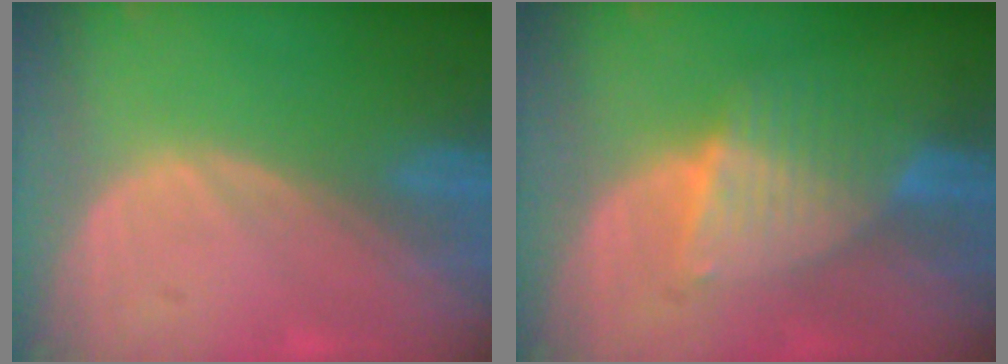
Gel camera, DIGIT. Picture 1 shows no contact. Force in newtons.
{"total": 6.4, "press": 6.2, "slide": 1.8}